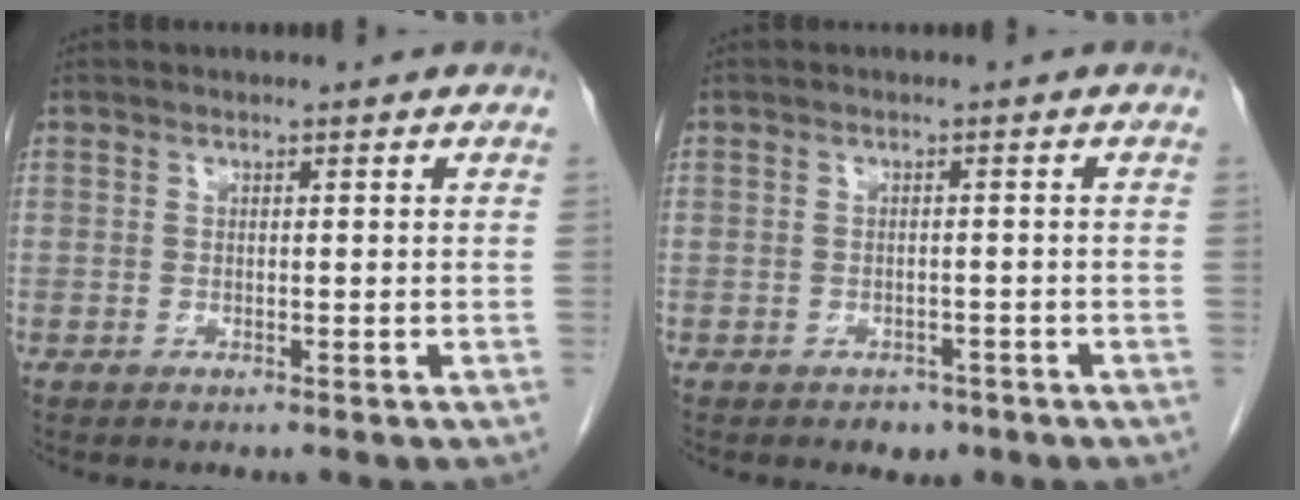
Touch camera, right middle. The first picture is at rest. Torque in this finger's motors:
{"motor_torque": [0.00, 0.00, 0.00, 0.01]}